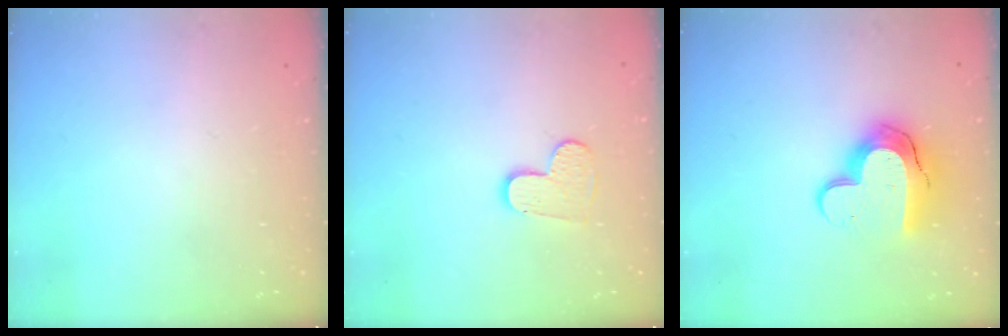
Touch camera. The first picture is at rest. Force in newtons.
{"total": 5.7, "press": 5.7, "slide": 0.3}
{"total": 14.7, "press": 14.6, "slide": 0.8}